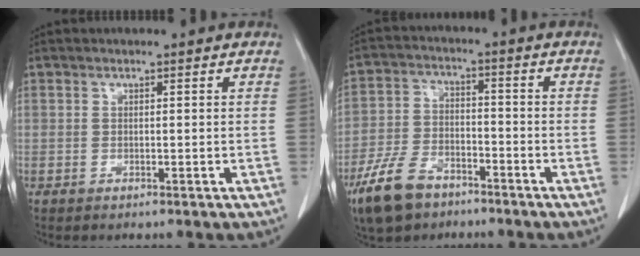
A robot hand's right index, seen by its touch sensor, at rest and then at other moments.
{"total": 10.1, "force": [-6.8, 5.3, 5.2], "torque": [-0.116, -0.003, -0.126]}